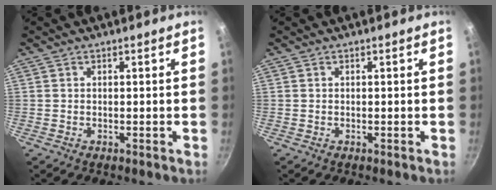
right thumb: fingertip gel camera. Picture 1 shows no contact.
{"total": 0.0}